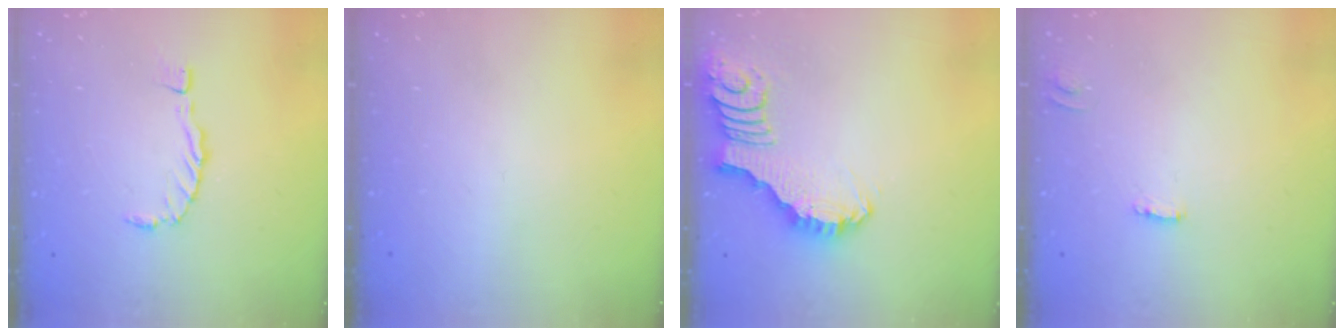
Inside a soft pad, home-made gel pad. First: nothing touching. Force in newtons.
{"total": 0.0}
{"total": 1.7, "press": 1.6, "slide": 0.4}
{"total": 2.0, "press": 2.0, "slide": 0.1}